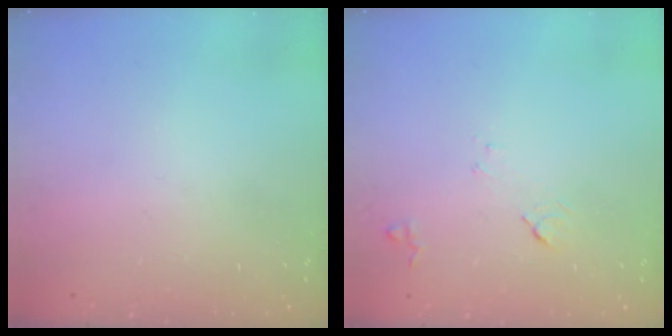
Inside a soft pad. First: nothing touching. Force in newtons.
{"total": 8.0, "press": 7.9, "slide": 0.8}